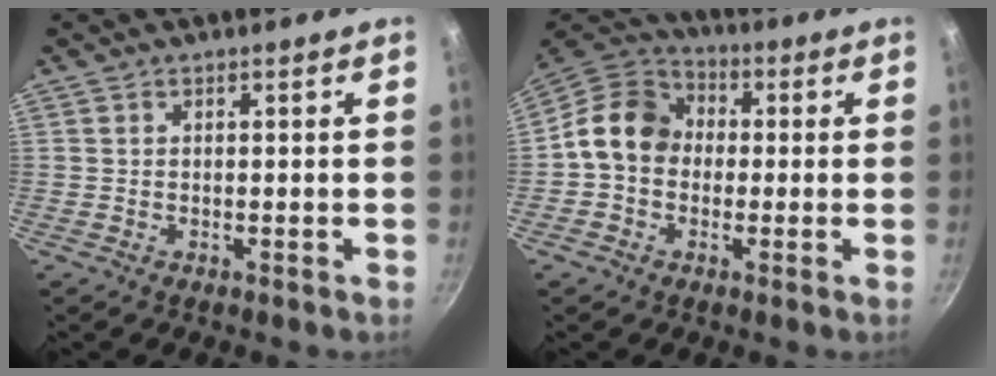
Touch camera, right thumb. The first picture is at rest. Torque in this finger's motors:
{"motor_torque": [1.65, 1.71, 1.12, -0.69, 0.38]}